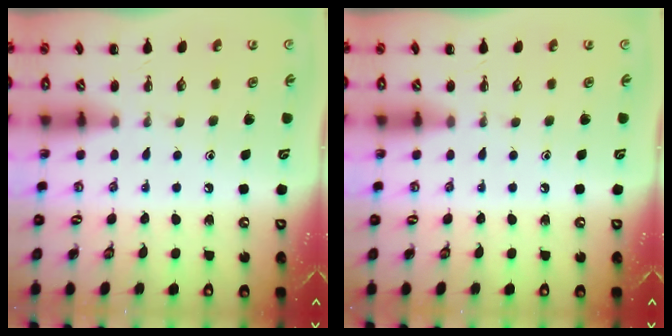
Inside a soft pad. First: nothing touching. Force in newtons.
{"total": 0.0}